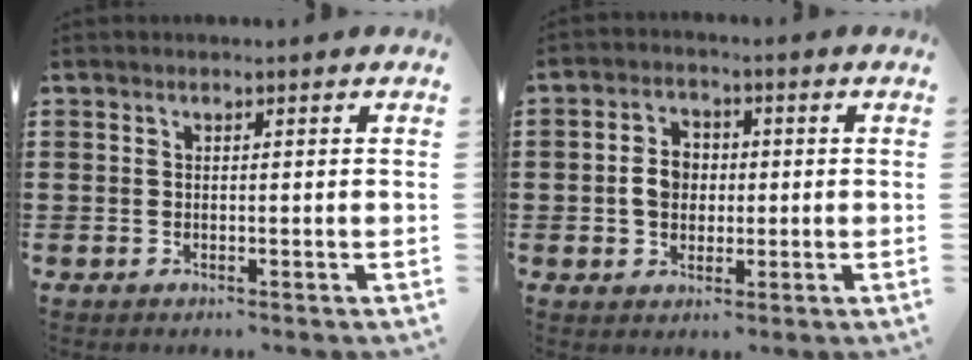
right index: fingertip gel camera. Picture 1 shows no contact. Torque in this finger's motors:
{"motor_torque": [0.86, -0.20, 0.22, 0.06]}